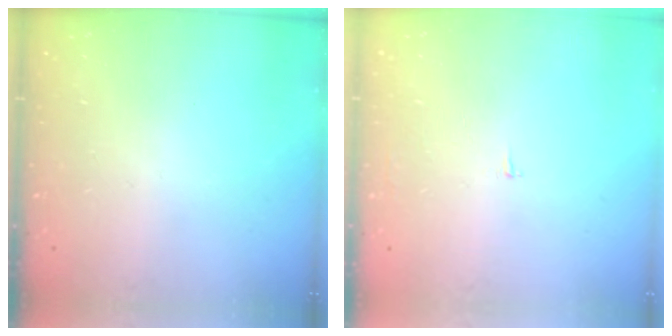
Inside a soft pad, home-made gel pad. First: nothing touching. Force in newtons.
{"total": 2.1, "press": 2.1, "slide": 0.2}